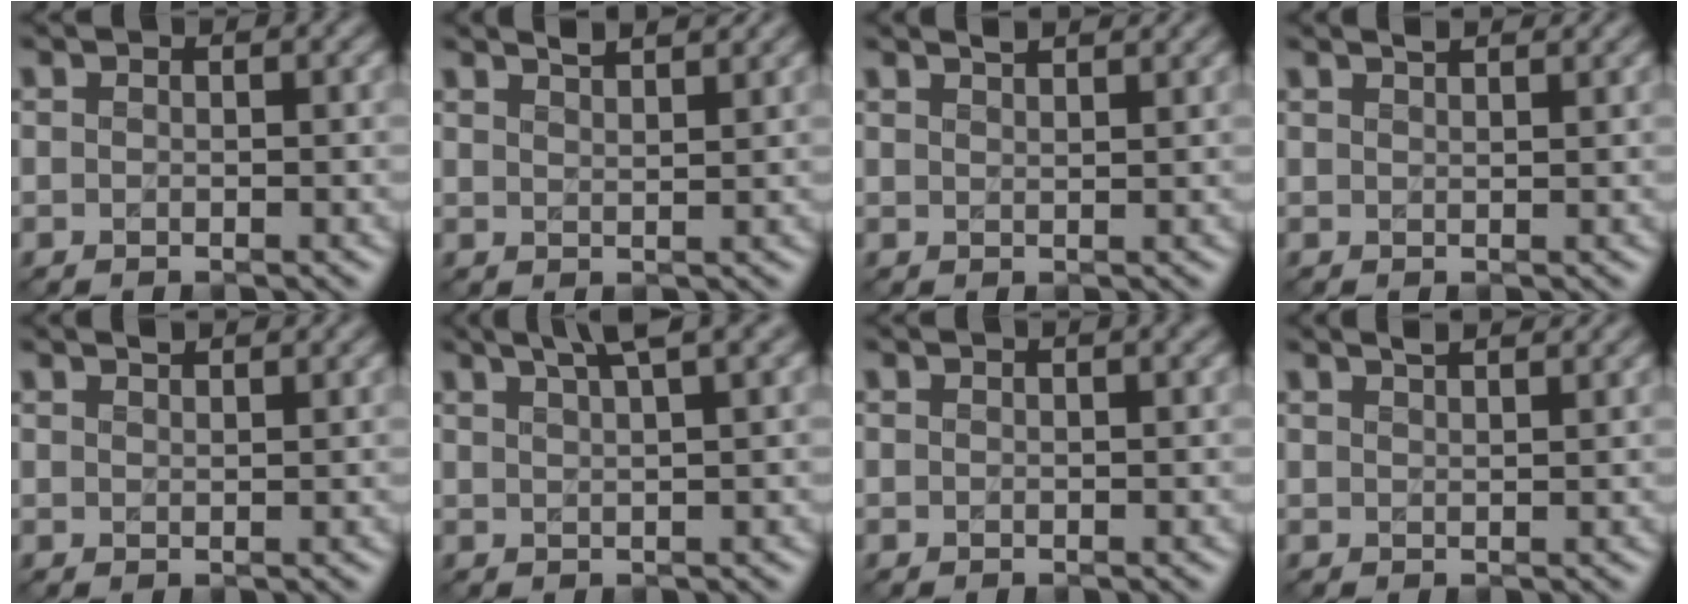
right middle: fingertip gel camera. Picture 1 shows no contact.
{"total": 2.9, "force": [2.5, 0.7, 1.4], "torque": [-0.001, 0.012, 0.023]}
{"total": 2.5, "force": [2.1, 0.7, 1.2], "torque": [0.001, 0.009, 0.014]}
{"total": 2.1, "force": [1.7, 0.6, 1.0], "torque": [-0.001, 0.007, 0.010]}
{"total": 1.4, "force": [1.3, 0.2, 0.5], "torque": [-0.005, 0.001, 0.016]}
{"total": 4.1, "force": [2.9, 0.6, 2.9], "torque": [-0.030, 0.013, 0.041]}
{"total": 1.3, "force": [0.7, 0.4, 1.0], "torque": [-0.009, 0.007, 0.007]}
{"total": 2.8, "force": [2.2, 0.9, 1.5], "torque": [0.002, 0.013, 0.010]}